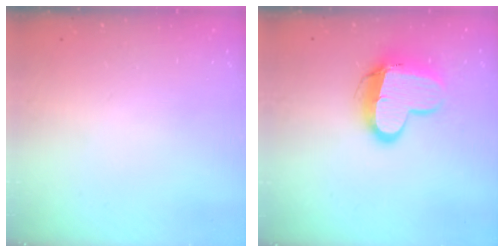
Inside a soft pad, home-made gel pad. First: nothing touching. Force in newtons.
{"total": 13.5, "press": 13.5, "slide": 1.2}